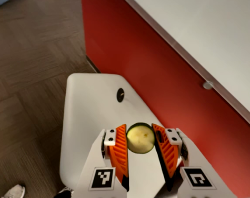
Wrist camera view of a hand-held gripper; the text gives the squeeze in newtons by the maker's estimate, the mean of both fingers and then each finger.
{"total": 10.4, "left": 11.0, "right": 9.8}